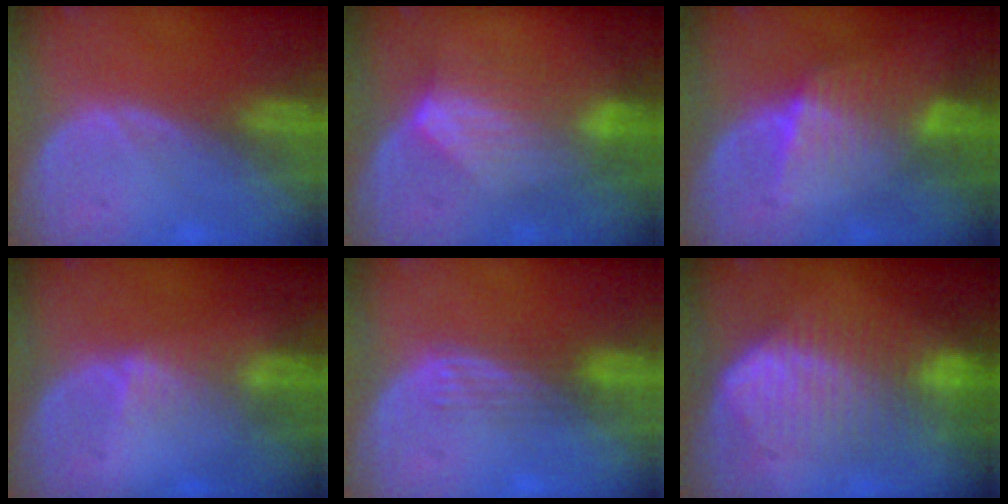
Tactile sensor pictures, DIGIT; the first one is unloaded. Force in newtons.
{"total": 7.0, "press": 6.6, "slide": 2.3}
{"total": 6.5, "press": 5.7, "slide": 3.2}
{"total": 1.9, "press": 1.9, "slide": 0.2}
{"total": 2.9, "press": 2.7, "slide": 1.1}
{"total": 9.7, "press": 9.7, "slide": 0.8}